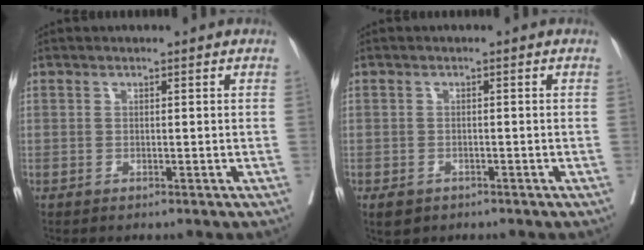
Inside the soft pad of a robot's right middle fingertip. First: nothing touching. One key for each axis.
{"total": 2.4, "fx": -1.5, "fy": 1.6, "fz": 0.9, "tx": -0.012, "ty": 0.000, "tz": -0.018}